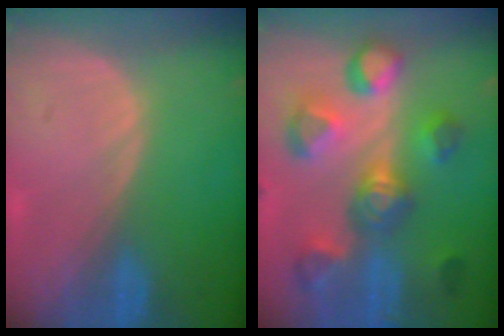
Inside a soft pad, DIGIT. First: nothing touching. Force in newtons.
{"total": 10.1, "press": 9.8, "slide": 2.4}